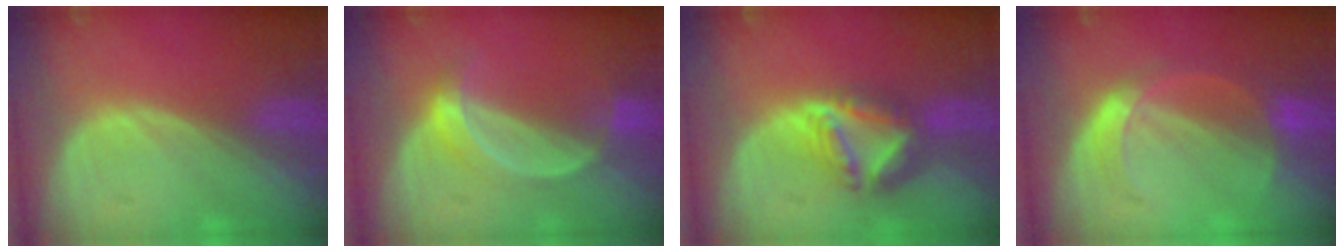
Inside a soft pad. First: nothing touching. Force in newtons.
{"total": 5.1, "press": 4.7, "slide": 2.0}
{"total": 7.6, "press": 6.7, "slide": 3.7}
{"total": 5.6, "press": 5.3, "slide": 1.9}